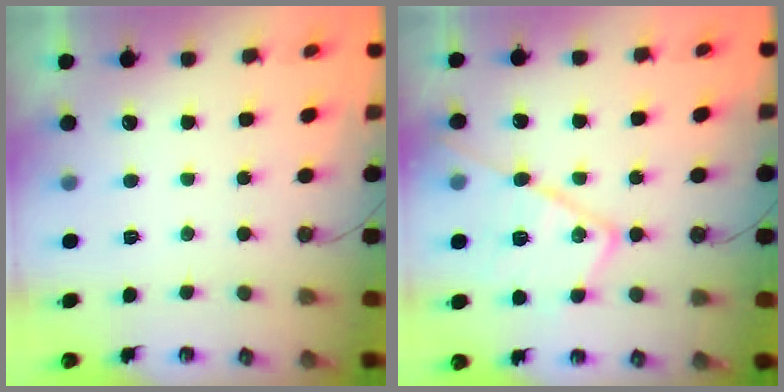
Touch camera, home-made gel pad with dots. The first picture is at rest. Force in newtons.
{"total": 18.1, "press": 18.0, "slide": 1.6}